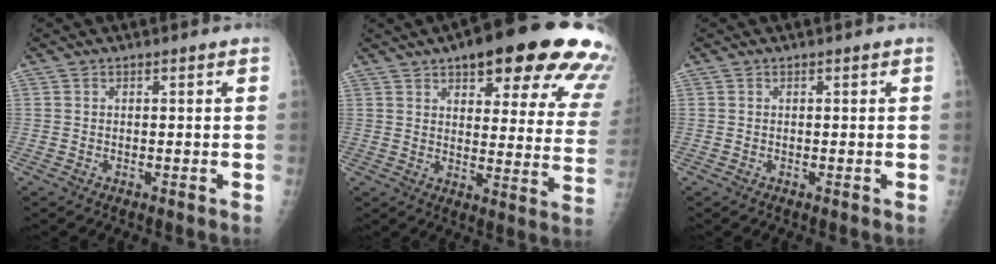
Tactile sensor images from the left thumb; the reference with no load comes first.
{"total": 25.8, "force": [15.9, 8.2, 18.6], "torque": [-0.196, -0.040, 0.192]}
{"total": 0.0}